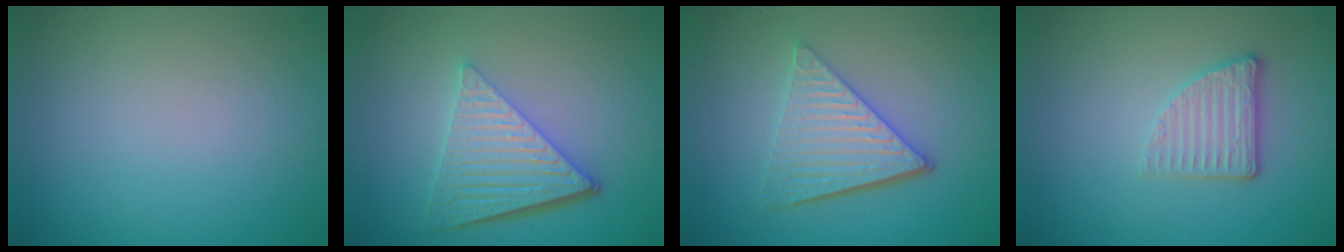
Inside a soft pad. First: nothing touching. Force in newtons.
{"total": 6.2, "press": 4.3, "slide": 4.4}
{"total": 5.2, "press": 3.8, "slide": 3.5}
{"total": 2.7, "press": 2.3, "slide": 1.4}